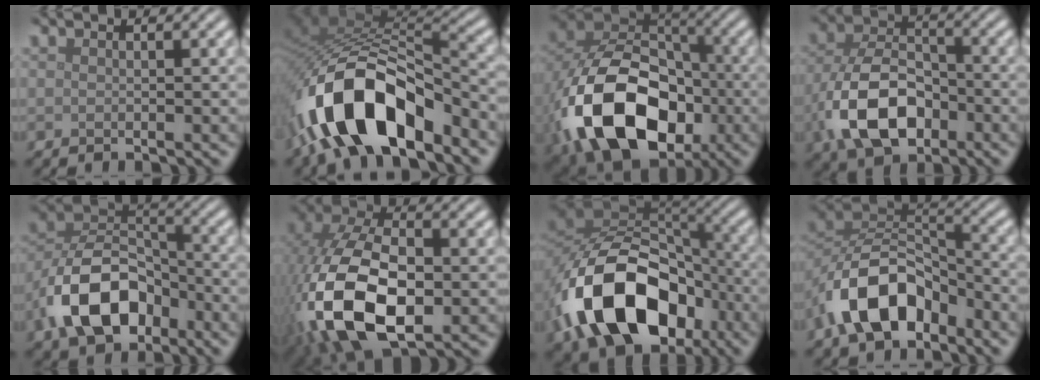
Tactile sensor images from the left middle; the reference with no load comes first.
{"total": 13.5, "force": [-7.0, 6.5, 9.5], "torque": [-0.170, -0.008, -0.128]}
{"total": 16.1, "force": [-5.1, 11.2, 10.3], "torque": [-0.210, -0.035, -0.084]}
{"total": 9.3, "force": [-3.3, 5.8, 6.4], "torque": [-0.142, -0.005, -0.066]}
{"total": 9.7, "force": [-4.5, 6.0, 6.1], "torque": [-0.118, 0.007, -0.091]}
{"total": 14.2, "force": [-3.7, 8.5, 10.8], "torque": [-0.250, -0.029, -0.060]}
{"total": 14.7, "force": [-6.2, 9.5, 9.4], "torque": [-0.177, -0.010, -0.108]}
{"total": 9.2, "force": [-5.0, 5.1, 5.7], "torque": [-0.103, 0.012, -0.100]}